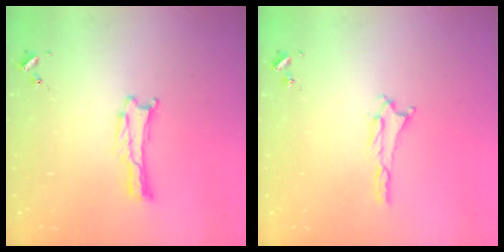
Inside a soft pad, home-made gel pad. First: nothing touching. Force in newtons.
{"total": 1.3, "press": 1.3, "slide": 0.2}